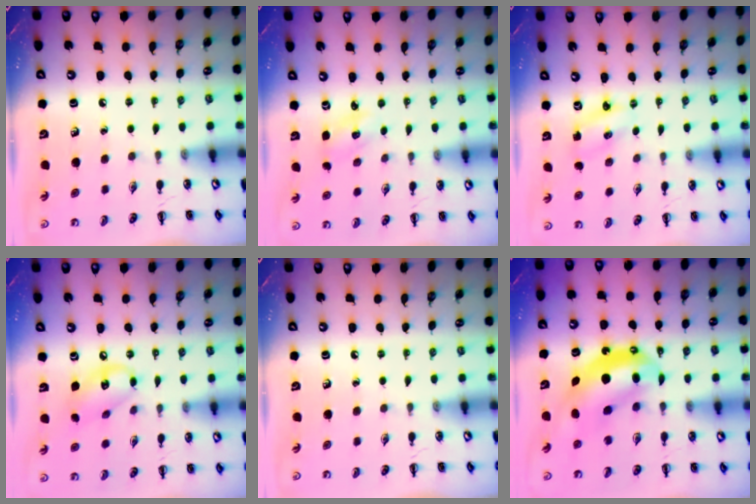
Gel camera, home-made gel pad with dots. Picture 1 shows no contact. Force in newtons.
{"total": 1.8, "press": 1.8, "slide": 0.5}
{"total": 2.2, "press": 2.1, "slide": 0.6}
{"total": 10.9, "press": 10.7, "slide": 2.1}
{"total": 0.0}
{"total": 9.9, "press": 9.6, "slide": 2.4}